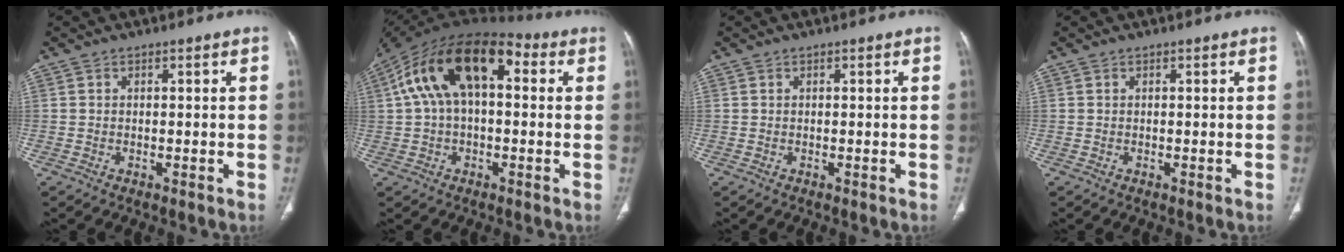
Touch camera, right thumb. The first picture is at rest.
{"total": 18.3, "force": [4.0, 10.0, 14.8], "torque": [-0.255, 0.047, 0.055]}
{"total": 0.0}
{"total": 0.0}